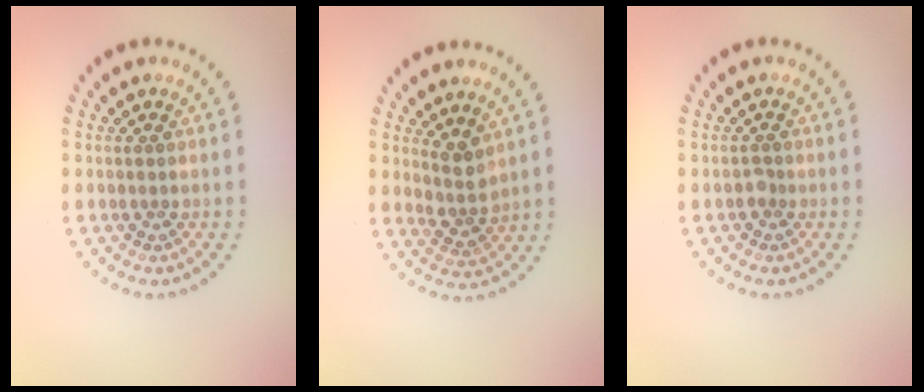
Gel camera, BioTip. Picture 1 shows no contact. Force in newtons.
{"total": 2.2, "press": 1.8, "slide": 1.3}
{"total": 0.7, "press": 0.5, "slide": 0.5}